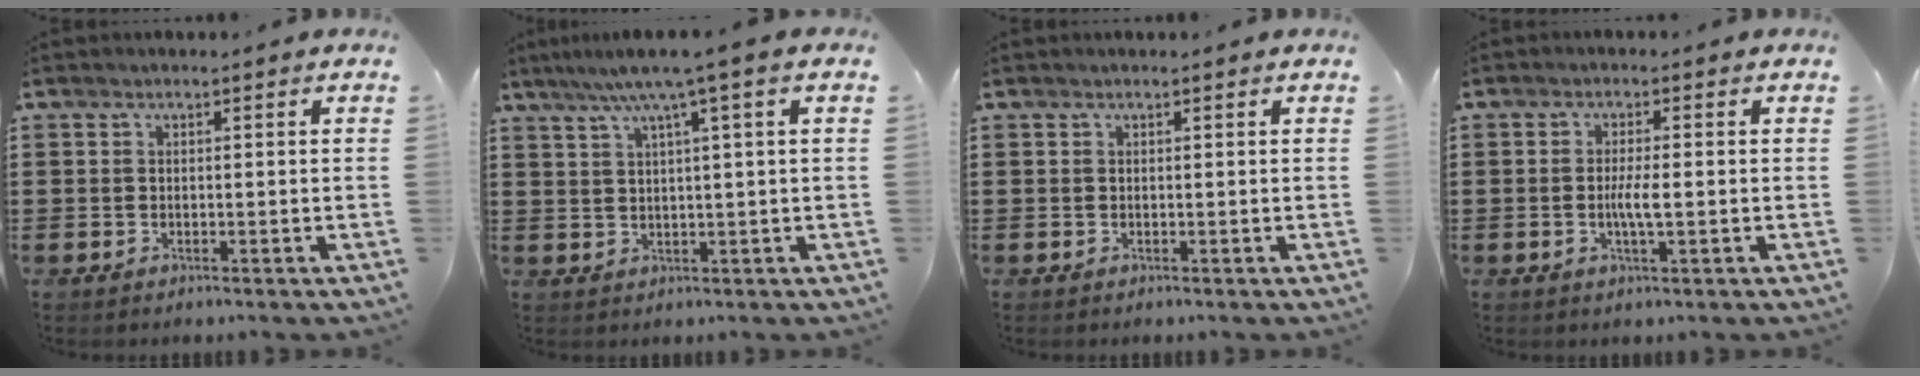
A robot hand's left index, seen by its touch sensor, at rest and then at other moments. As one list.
[{"total": 5.3, "force": [2.8, -0.4, 4.4], "torque": [-0.094, -0.001, 0.043]}, {"total": 0.0}, {"total": 3.3, "force": [-0.5, 0.5, 3.3], "torque": [-0.066, -0.005, -0.011]}]